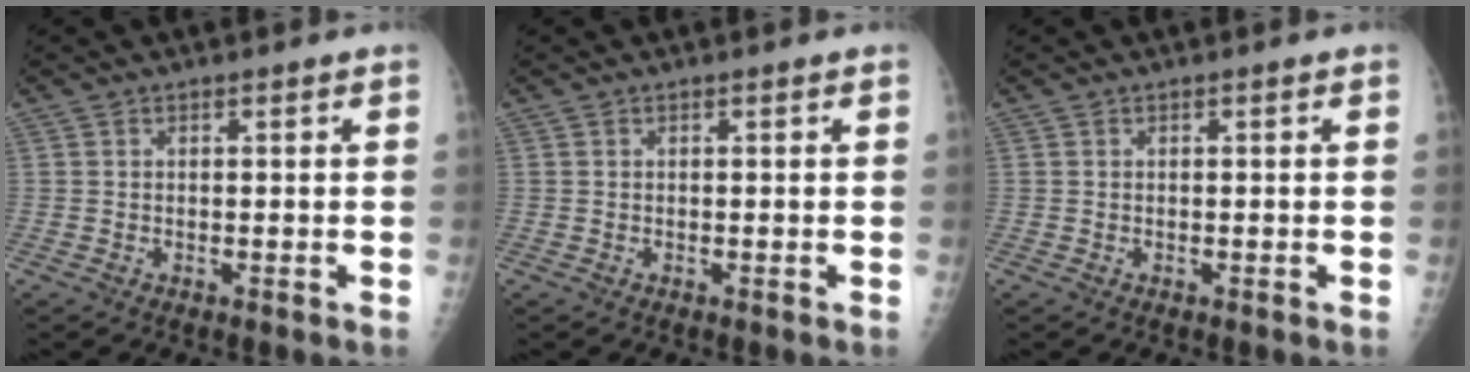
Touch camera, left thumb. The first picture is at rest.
{"total": 0.0}
{"total": 0.0}